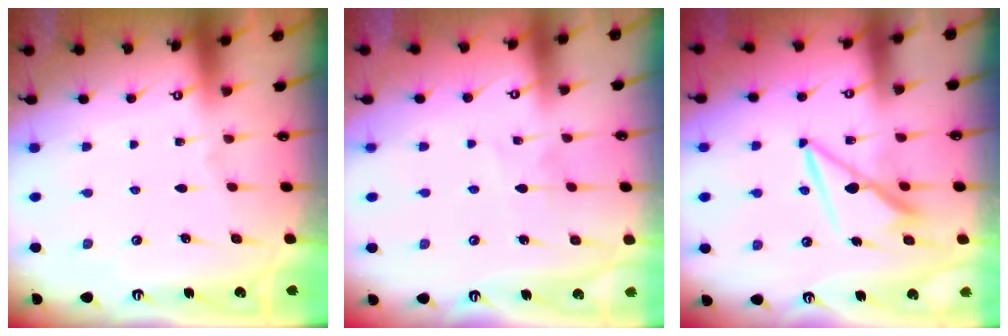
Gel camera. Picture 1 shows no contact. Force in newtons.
{"total": 4.2, "press": 4.2, "slide": 0.5}
{"total": 7.7, "press": 7.7, "slide": 0.7}